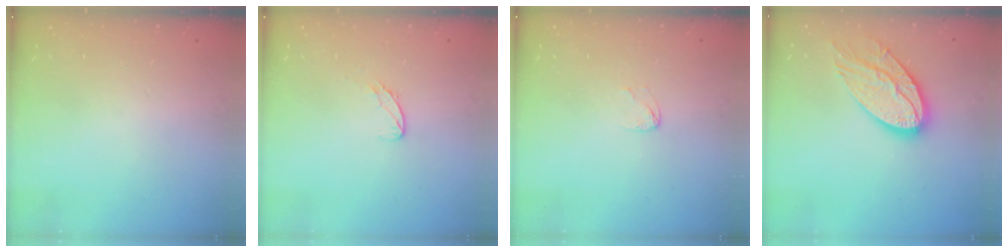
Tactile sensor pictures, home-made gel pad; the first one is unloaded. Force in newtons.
{"total": 5.6, "press": 5.6, "slide": 0.5}
{"total": 2.5, "press": 2.5, "slide": 0.2}
{"total": 17.1, "press": 17.0, "slide": 1.4}